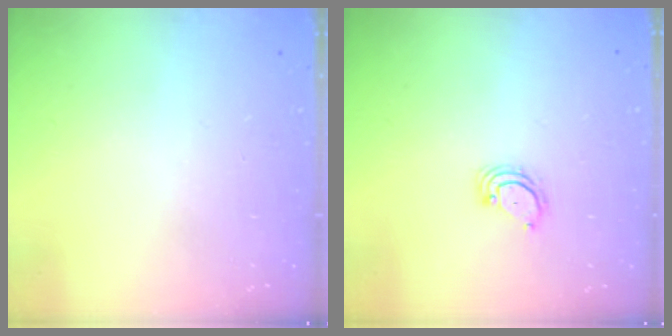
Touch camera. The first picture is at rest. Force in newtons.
{"total": 2.8, "press": 2.8, "slide": 0.3}